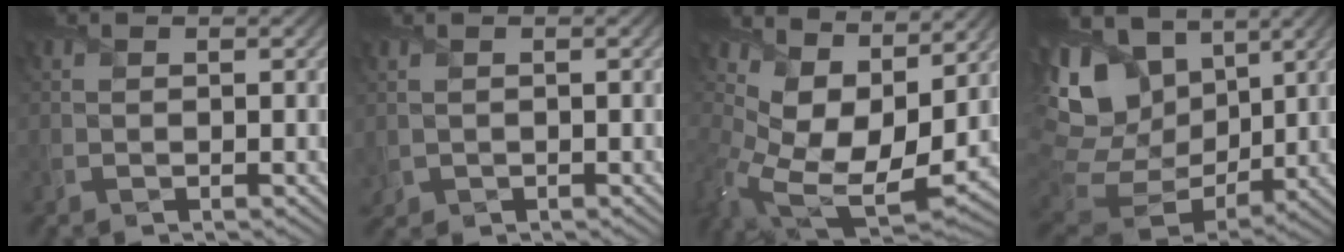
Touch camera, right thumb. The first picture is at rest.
{"total": 1.0, "force": [0.0, 0.9, 0.5], "torque": [-0.017, -0.004, 0.004]}
{"total": 12.0, "force": [5.3, 7.1, 8.1], "torque": [-0.191, -0.013, 0.104]}
{"total": 18.1, "force": [5.7, 13.0, 11.2], "torque": [-0.287, 0.019, 0.123]}